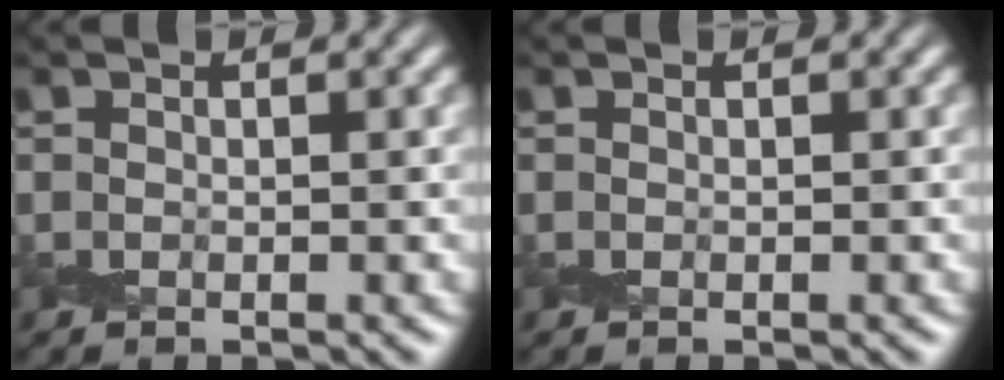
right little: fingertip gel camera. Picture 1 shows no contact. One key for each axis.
{"total": 0.0}